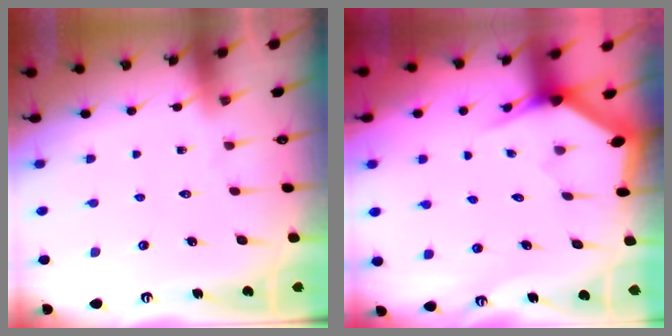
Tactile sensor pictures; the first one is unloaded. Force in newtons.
{"total": 3.0, "press": 3.0, "slide": 0.1}